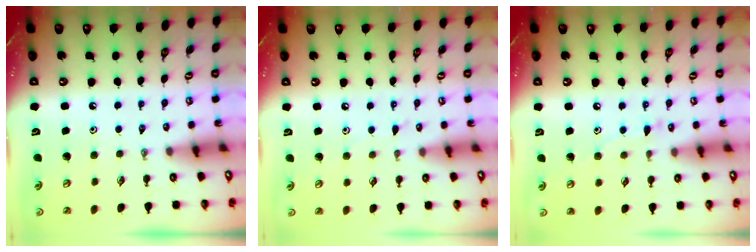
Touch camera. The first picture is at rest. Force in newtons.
{"total": 3.8, "press": 3.7, "slide": 0.6}
{"total": 6.7, "press": 6.7, "slide": 0.3}